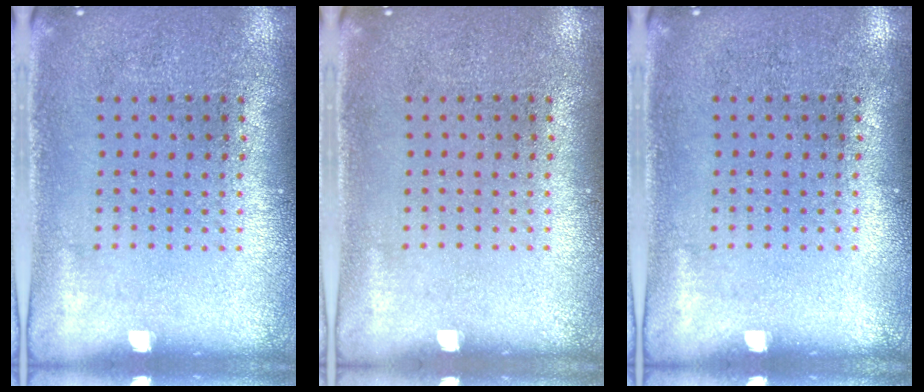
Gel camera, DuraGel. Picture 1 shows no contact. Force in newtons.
{"total": 0.0}
{"total": 0.0}